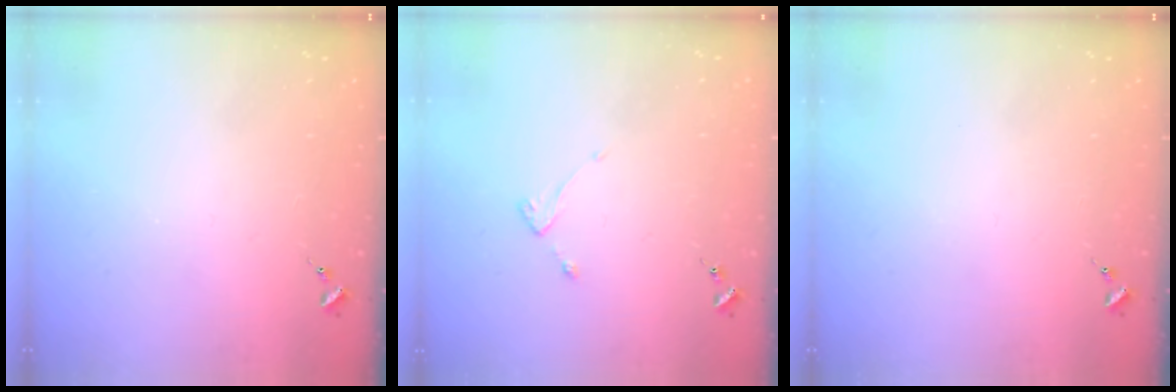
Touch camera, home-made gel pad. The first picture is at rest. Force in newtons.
{"total": 2.2, "press": 2.1, "slide": 0.4}
{"total": 0.0}